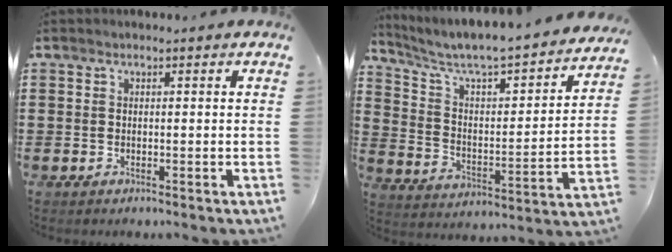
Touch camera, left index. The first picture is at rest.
{"total": 4.9, "force": [4.2, 0.5, 2.3], "torque": [-0.070, -0.047, 0.062]}